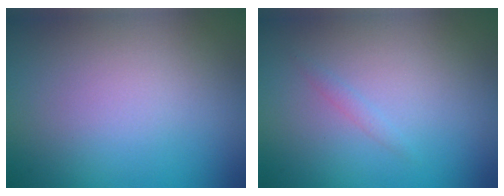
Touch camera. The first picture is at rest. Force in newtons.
{"total": 0.6, "press": 0.6, "slide": 0.0}